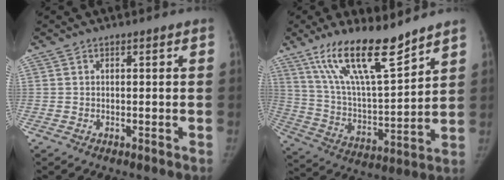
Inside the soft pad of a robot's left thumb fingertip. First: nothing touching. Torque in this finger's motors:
{"motor_torque": [0.78, -0.22, 1.33, -1.45, 0.49]}